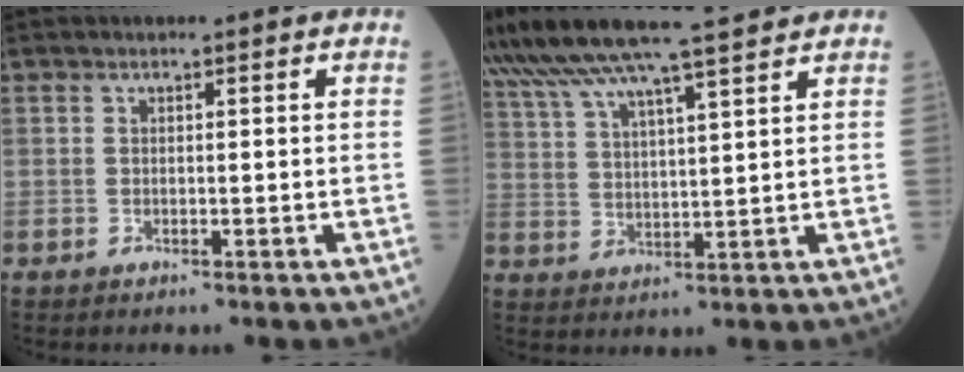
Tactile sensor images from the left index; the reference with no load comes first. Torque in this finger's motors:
{"motor_torque": [1.04, -1.10, 0.43, 0.19]}